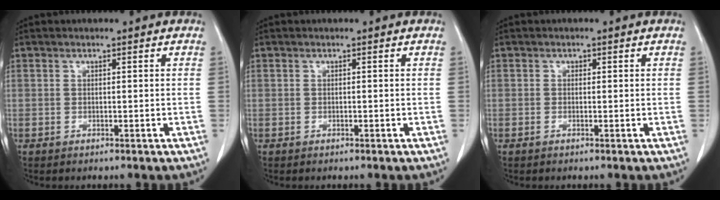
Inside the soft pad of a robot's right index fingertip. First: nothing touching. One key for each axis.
{"total": 0.0}
{"total": 0.5, "fx": 0.0, "fy": 0.4, "fz": 0.3, "tx": -0.005, "ty": 0.001, "tz": -0.002}